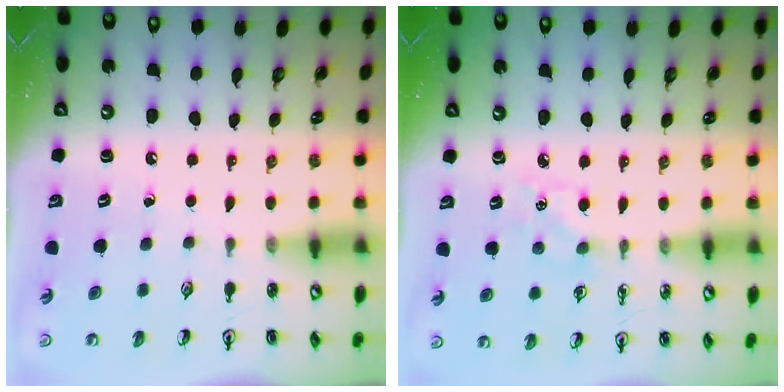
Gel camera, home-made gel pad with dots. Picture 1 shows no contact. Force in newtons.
{"total": 7.2, "press": 7.1, "slide": 1.1}